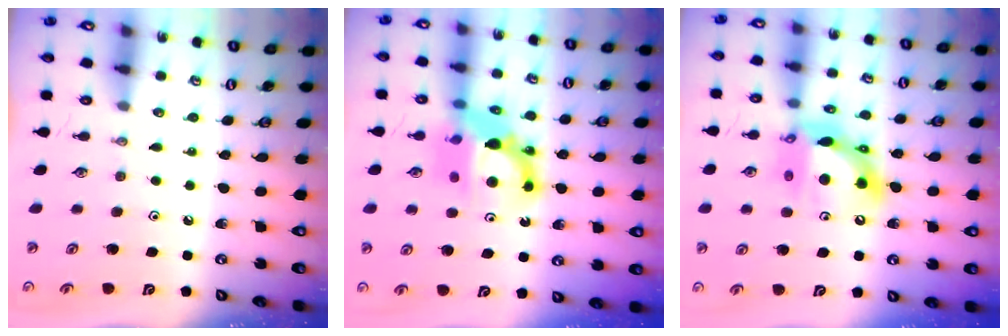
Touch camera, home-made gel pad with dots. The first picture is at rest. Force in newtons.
{"total": 11.8, "press": 11.7, "slide": 2.0}
{"total": 13.6, "press": 13.5, "slide": 1.5}